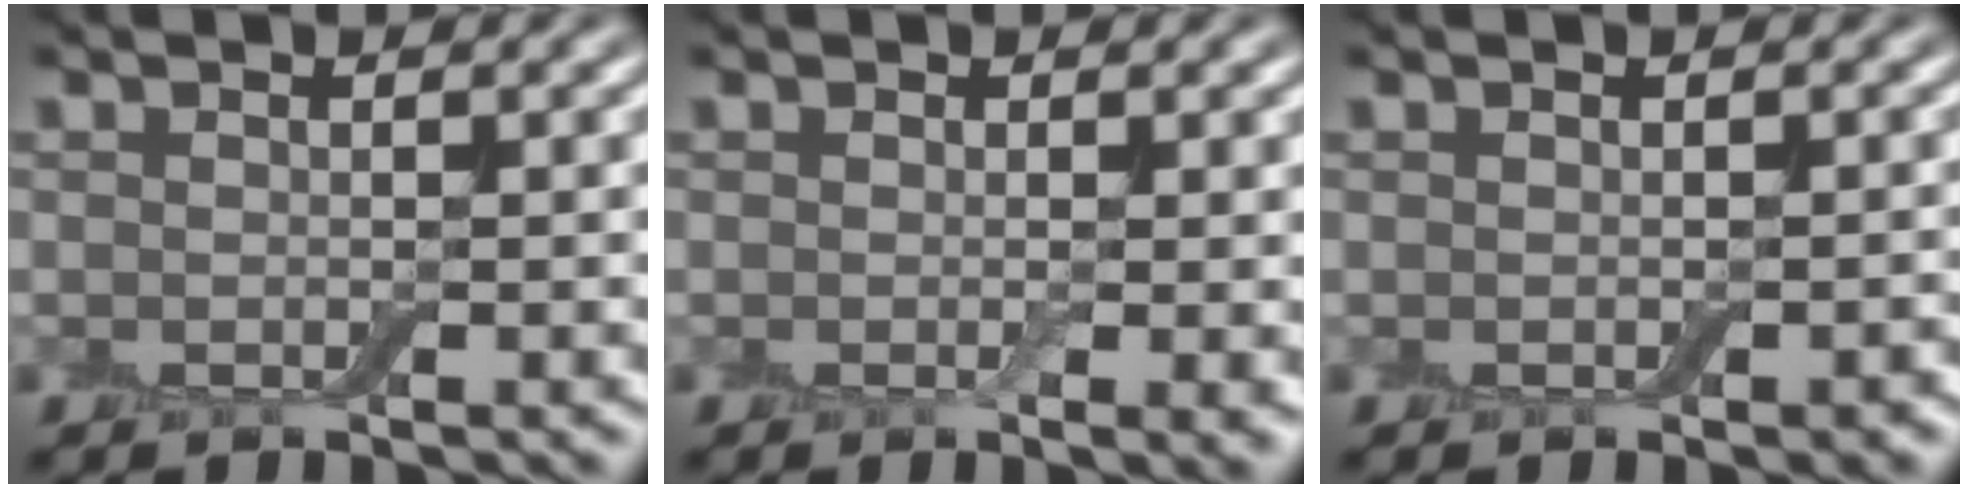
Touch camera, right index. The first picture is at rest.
{"total": 1.4, "force": [0.1, 0.1, 1.4], "torque": [-0.019, -0.005, -0.001]}
{"total": 0.9, "force": [-0.2, 0.5, 0.7], "torque": [-0.012, -0.002, -0.002]}